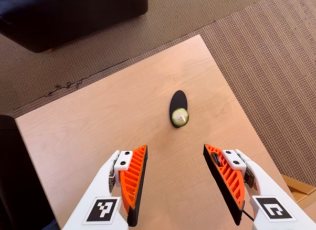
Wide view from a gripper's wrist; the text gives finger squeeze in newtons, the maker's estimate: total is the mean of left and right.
{"total": 0.6, "left": 1.1, "right": 0.1}